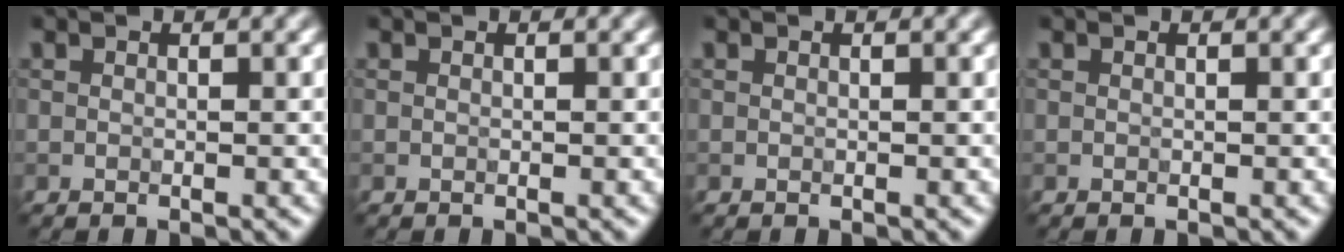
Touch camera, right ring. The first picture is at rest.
{"total": 0.0}
{"total": 0.0}
{"total": 0.0}